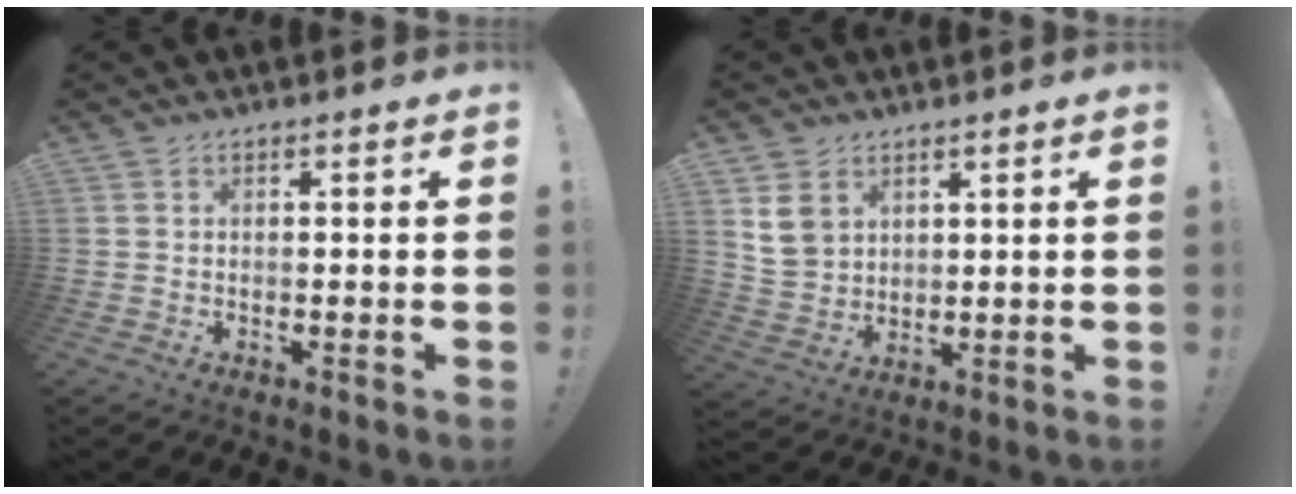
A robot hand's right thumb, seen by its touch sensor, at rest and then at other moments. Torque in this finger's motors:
{"motor_torque": [0.31, -0.07, 0.45, 0.44, 0.06]}